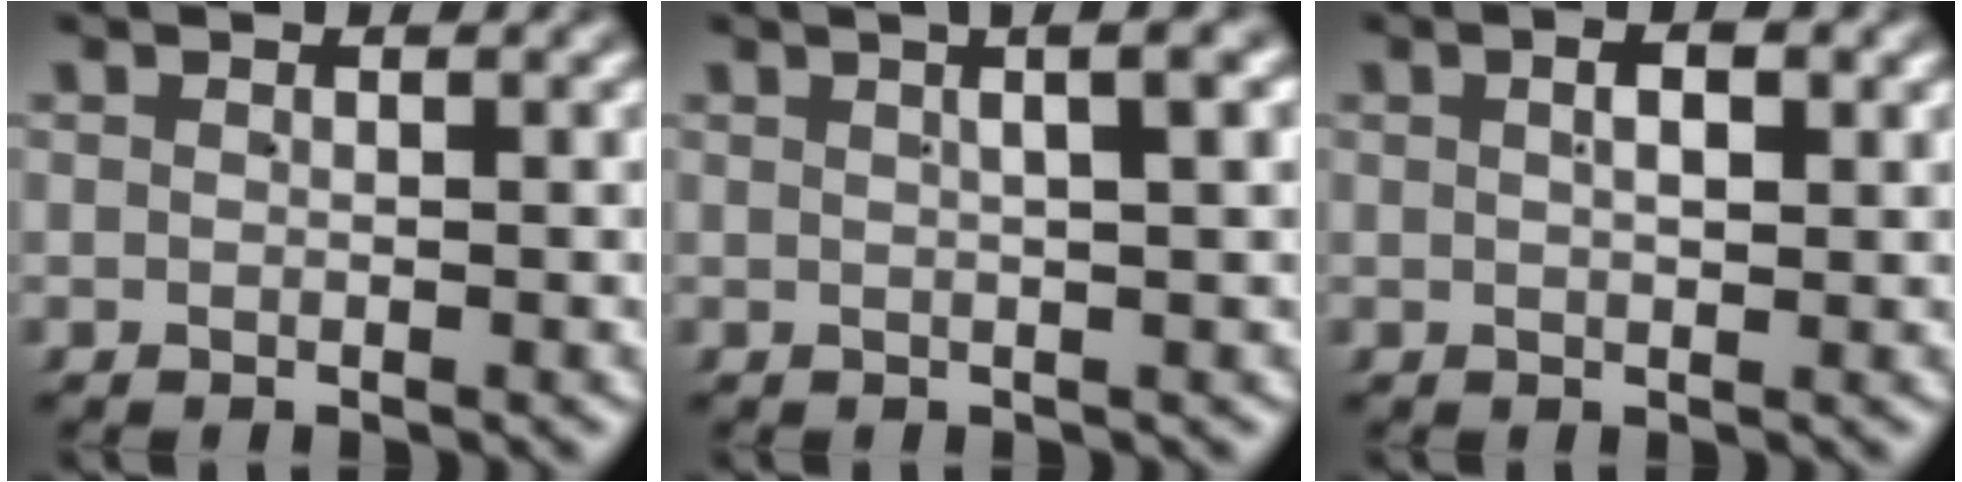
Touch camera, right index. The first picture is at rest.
{"total": 3.3, "force": [1.4, 0.3, 3.0], "torque": [-0.028, 0.020, 0.019]}
{"total": 1.9, "force": [0.6, 0.5, 1.8], "torque": [-0.013, 0.006, 0.008]}